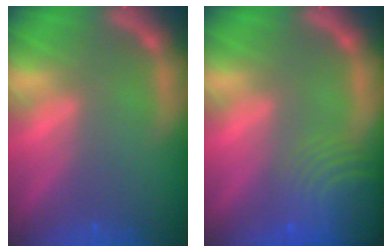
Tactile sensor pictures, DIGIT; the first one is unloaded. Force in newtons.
{"total": 10.1}